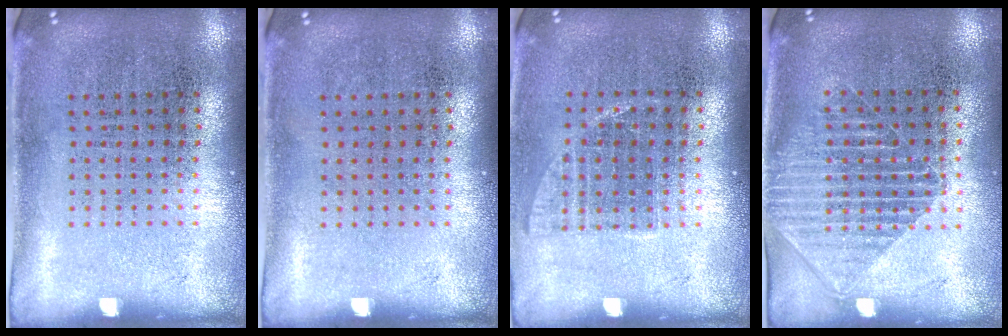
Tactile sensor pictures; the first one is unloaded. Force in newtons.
{"total": 0.0}
{"total": 1.0, "press": 0.8, "slide": 0.5}
{"total": 1.4, "press": 1.2, "slide": 0.8}